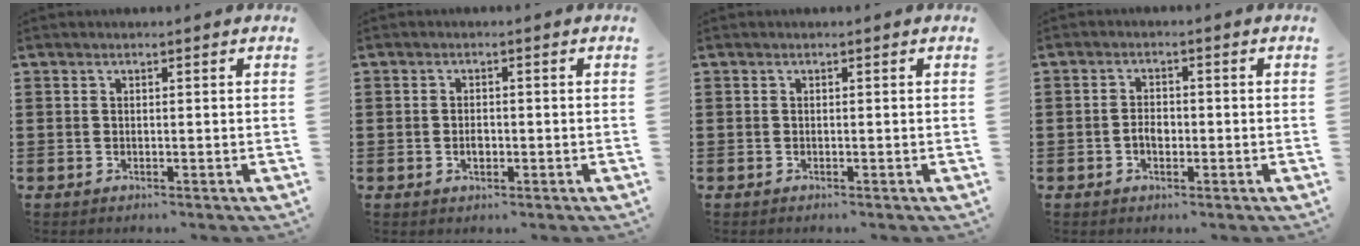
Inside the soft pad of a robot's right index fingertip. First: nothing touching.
{"total": 1.7, "force": [-0.5, 0.9, 1.3], "torque": [-0.026, 0.000, -0.010]}
{"total": 0.0}
{"total": 2.3, "force": [-0.7, 1.3, 1.8], "torque": [-0.034, 0.004, -0.015]}